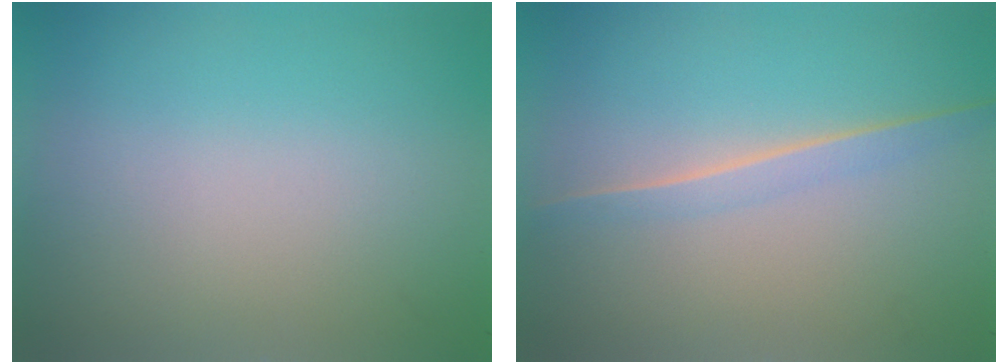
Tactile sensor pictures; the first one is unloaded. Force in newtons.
{"total": 1.3}